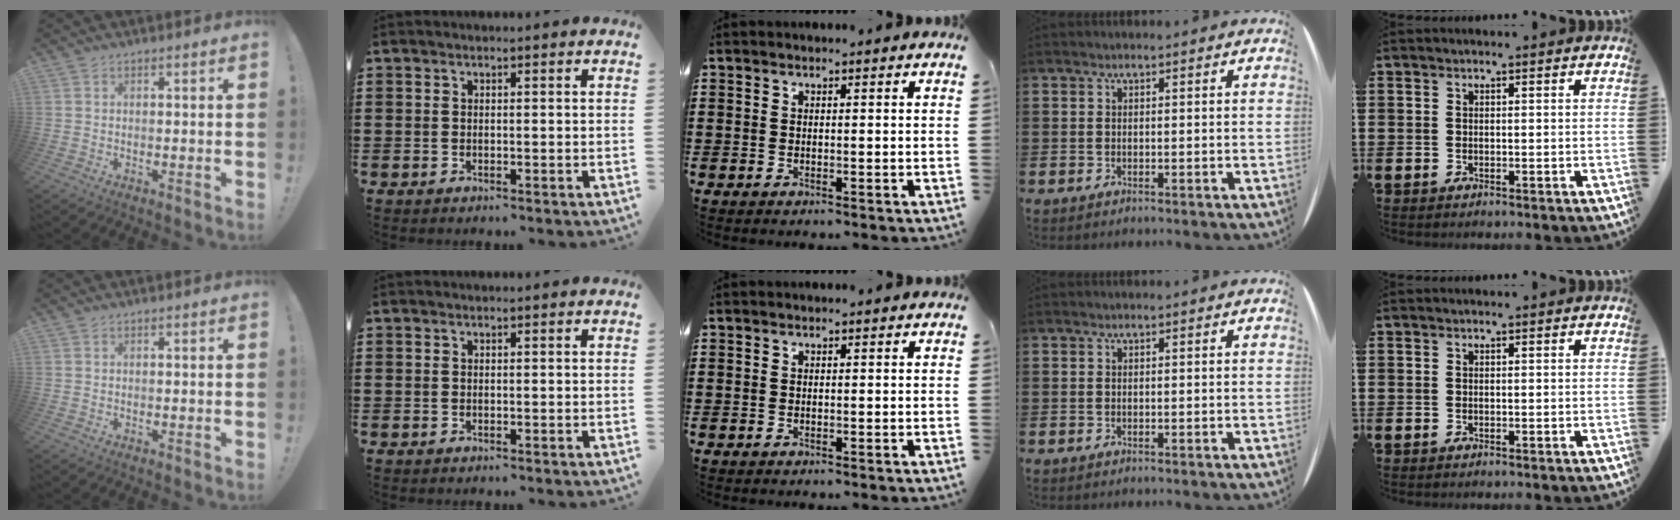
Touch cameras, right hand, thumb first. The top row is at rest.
{}